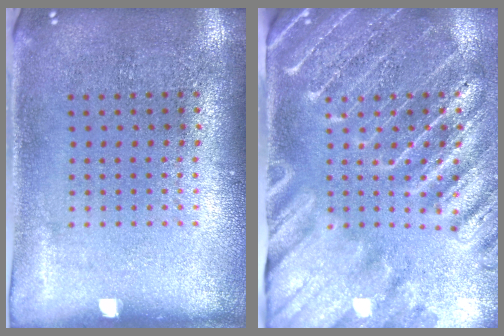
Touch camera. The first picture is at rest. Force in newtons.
{"total": 3.9, "press": 3.4, "slide": 1.8}